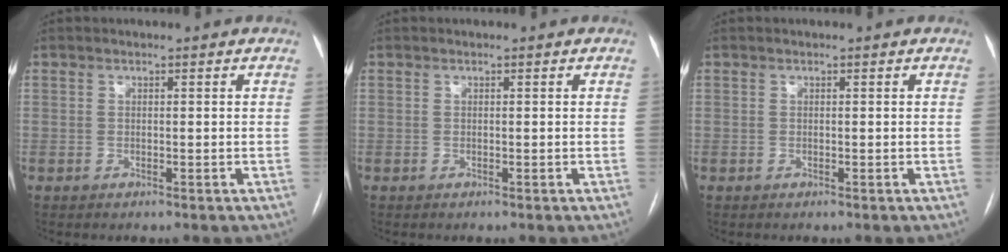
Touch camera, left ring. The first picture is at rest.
{"total": 0.0}
{"total": 0.0}